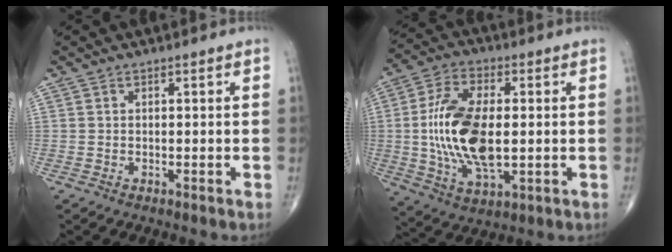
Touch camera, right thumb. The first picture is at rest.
{"total": 17.0, "force": [-0.1, 8.4, 14.8], "torque": [-0.292, -0.002, 0.002]}